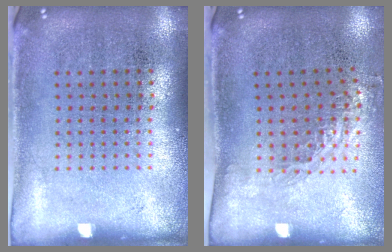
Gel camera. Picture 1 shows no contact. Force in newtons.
{"total": 1.1, "press": 0.8, "slide": 0.6}